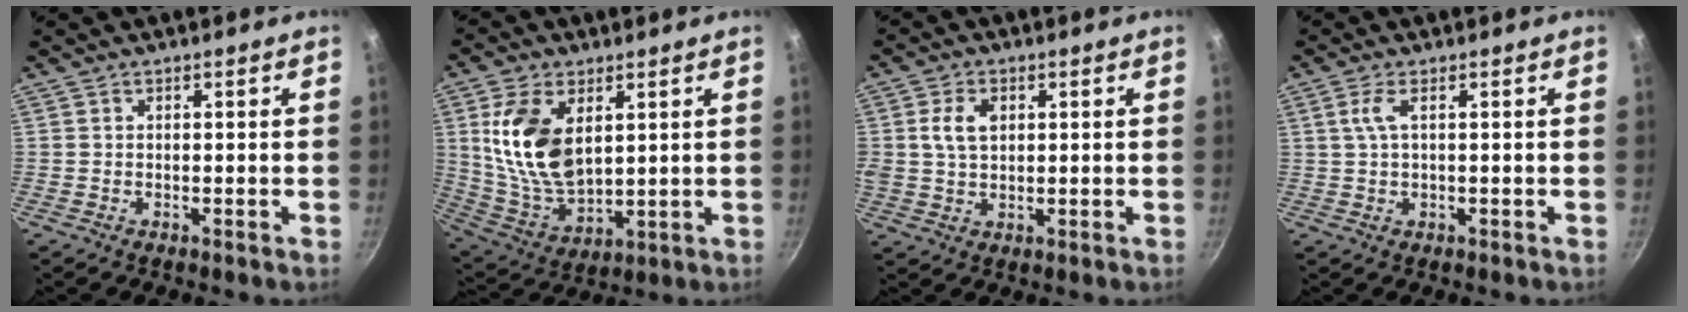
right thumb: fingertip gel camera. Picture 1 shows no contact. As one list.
[{"total": 15.2, "force": [4.0, 8.9, 11.7], "torque": [-0.211, -0.029, 0.091]}, {"total": 5.9, "force": [1.4, 4.1, 4.1], "torque": [-0.067, 0.000, 0.024]}, {"total": 3.1, "force": [0.7, 0.7, 3.0], "torque": [-0.066, 0.003, 0.016]}]